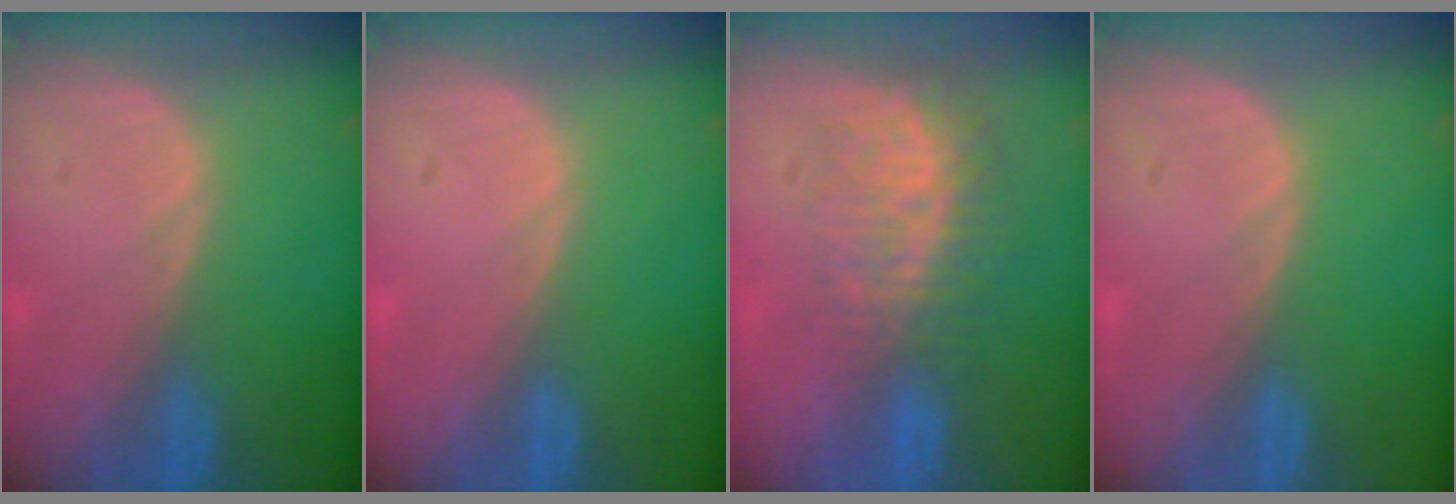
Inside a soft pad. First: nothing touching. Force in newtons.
{"total": 0.0}
{"total": 8.7, "press": 7.4, "slide": 4.6}
{"total": 0.0}